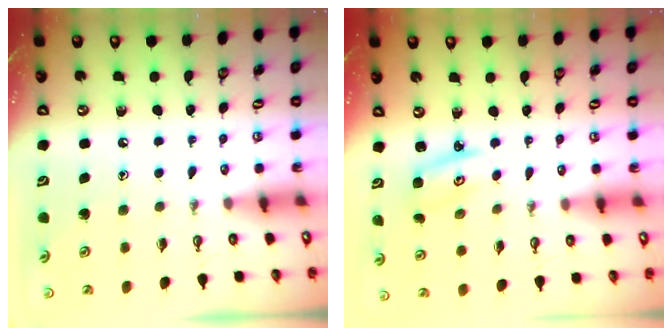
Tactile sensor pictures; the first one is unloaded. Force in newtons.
{"total": 2.8, "press": 2.8, "slide": 0.2}